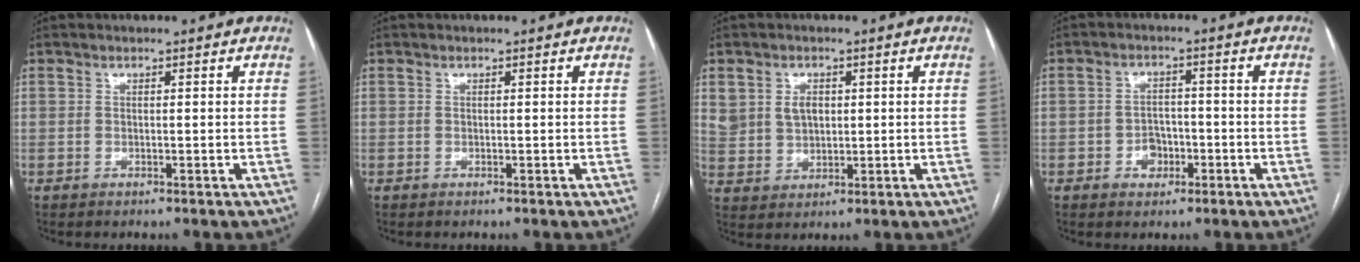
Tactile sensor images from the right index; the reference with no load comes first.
{"total": 0.0}
{"total": 7.0, "force": [2.3, 5.8, 3.3], "torque": [-0.080, 0.015, 0.058]}
{"total": 3.6, "force": [-1.3, 2.9, 1.8], "torque": [-0.026, 0.010, -0.016]}